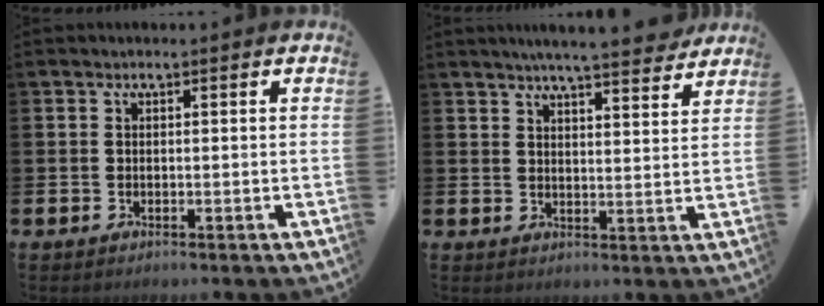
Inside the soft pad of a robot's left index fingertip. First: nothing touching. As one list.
[{"total": 6.1, "force": [5.9, -0.3, 1.7], "torque": [-0.039, -0.032, 0.102]}]